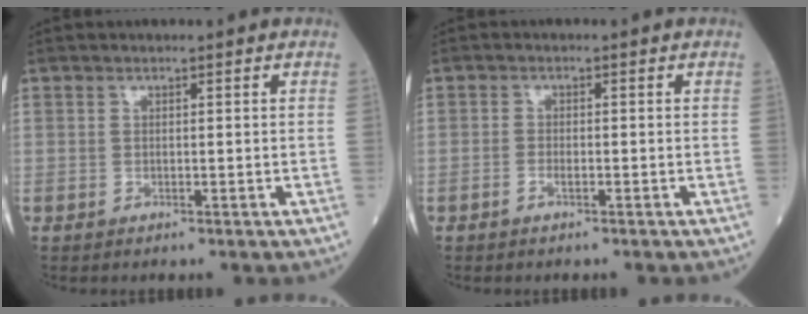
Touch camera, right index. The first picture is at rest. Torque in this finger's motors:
{"motor_torque": [-0.17, 0.08, -0.01, 0.00]}